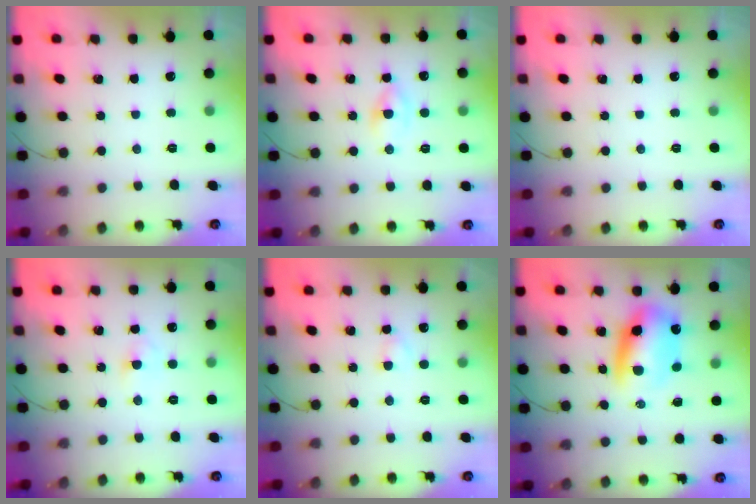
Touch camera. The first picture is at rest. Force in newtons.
{"total": 1.8, "press": 1.5, "slide": 1.0}
{"total": 0.0}
{"total": 2.9, "press": 2.6, "slide": 1.2}
{"total": 2.2, "press": 2.0, "slide": 0.9}
{"total": 10.8, "press": 10.4, "slide": 3.0}